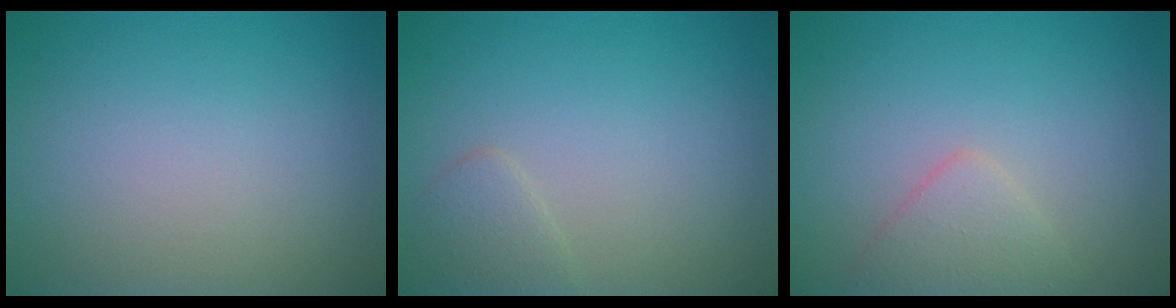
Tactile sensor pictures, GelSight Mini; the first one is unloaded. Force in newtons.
{"total": 1.4, "press": 1.4, "slide": 0.1}
{"total": 2.1, "press": 2.1, "slide": 0.1}